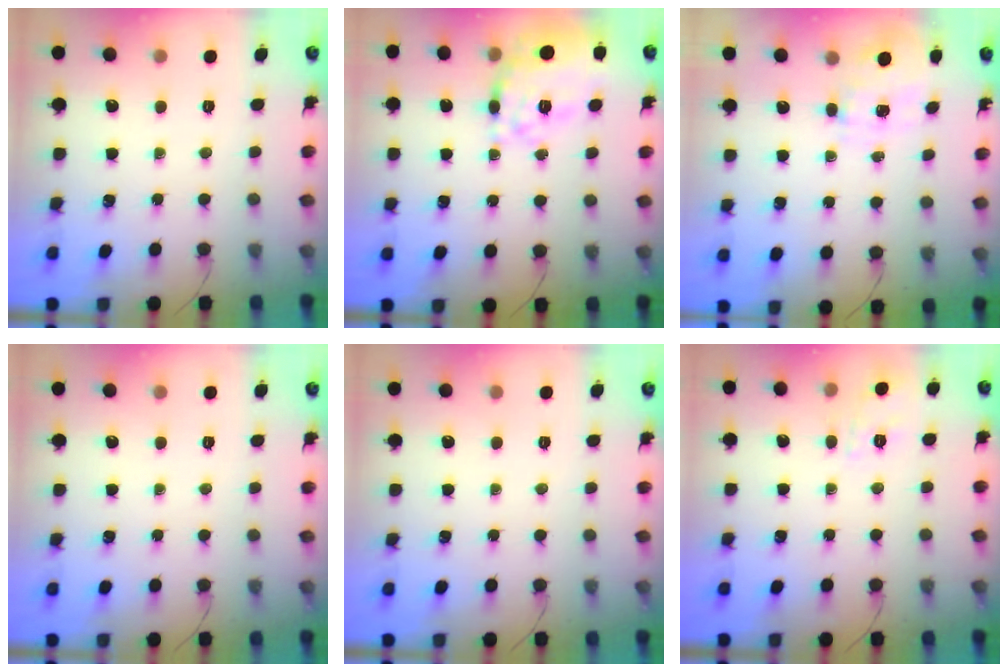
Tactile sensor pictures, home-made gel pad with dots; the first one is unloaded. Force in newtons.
{"total": 16.8, "press": 16.5, "slide": 3.2}
{"total": 0.7, "press": 0.4, "slide": 0.6}
{"total": 0.0}
{"total": 0.0}
{"total": 2.1, "press": 1.6, "slide": 1.5}